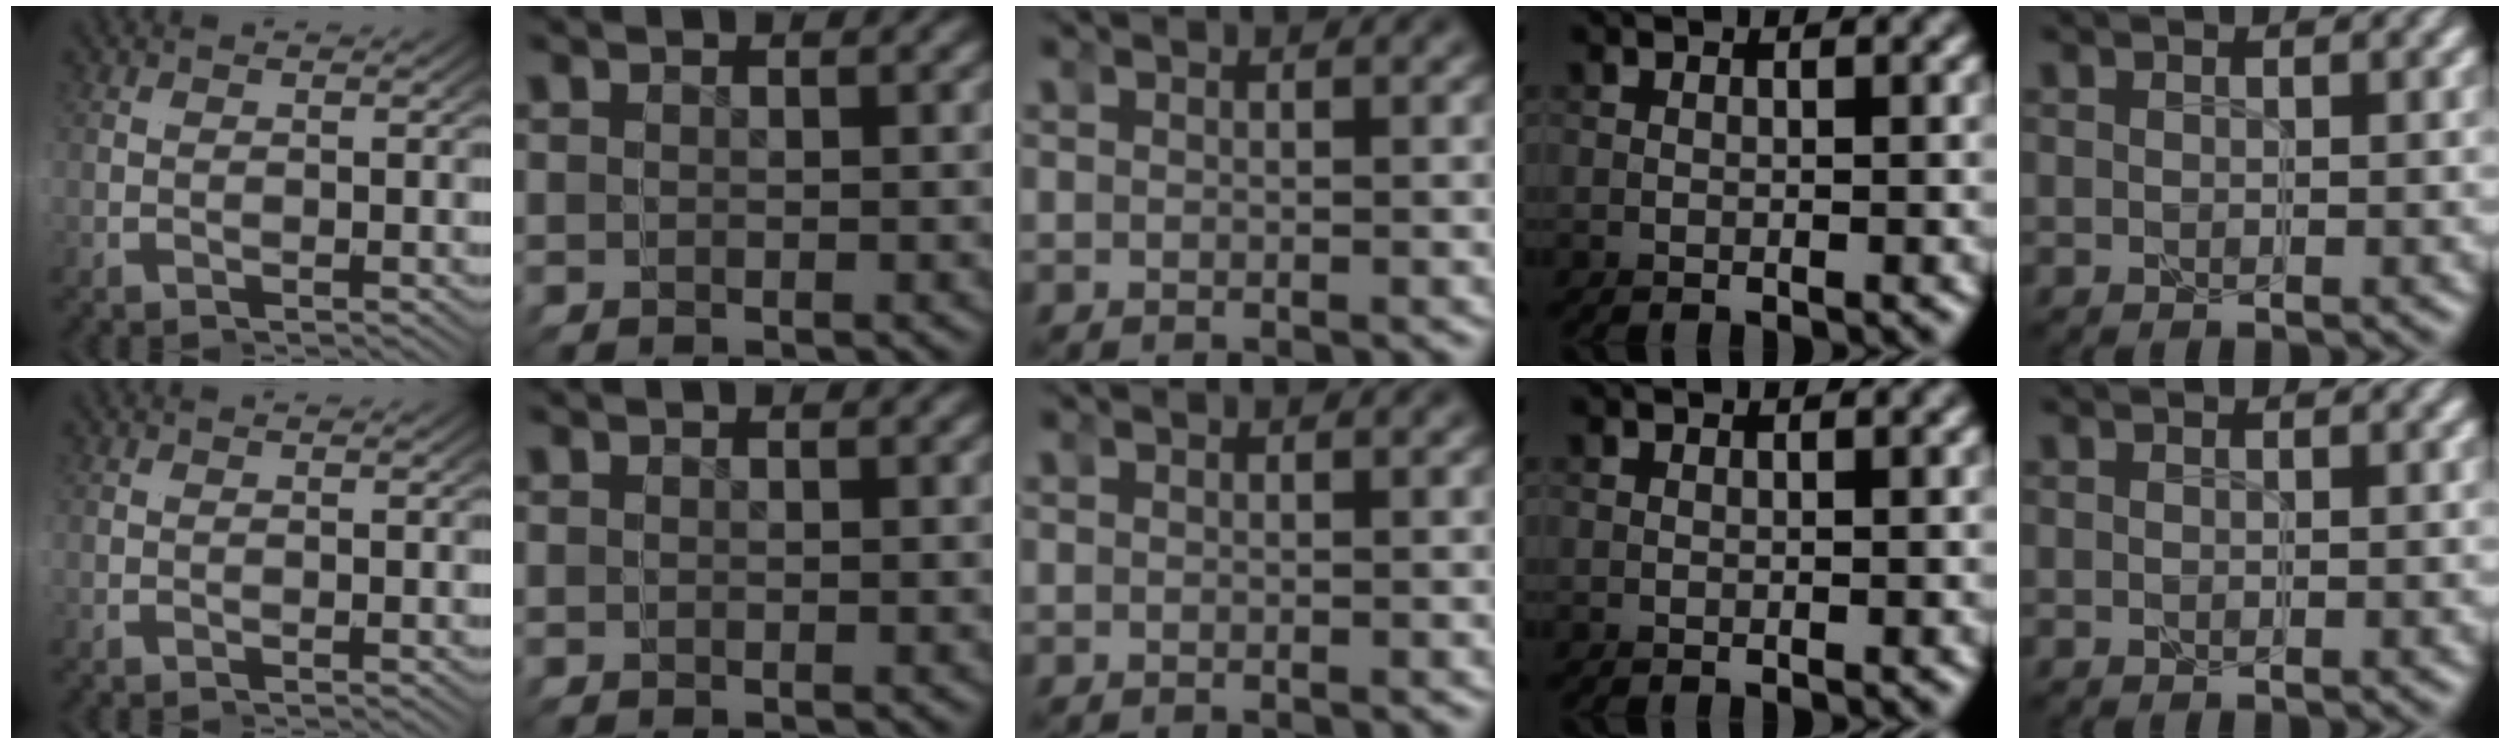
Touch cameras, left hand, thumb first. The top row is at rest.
{}